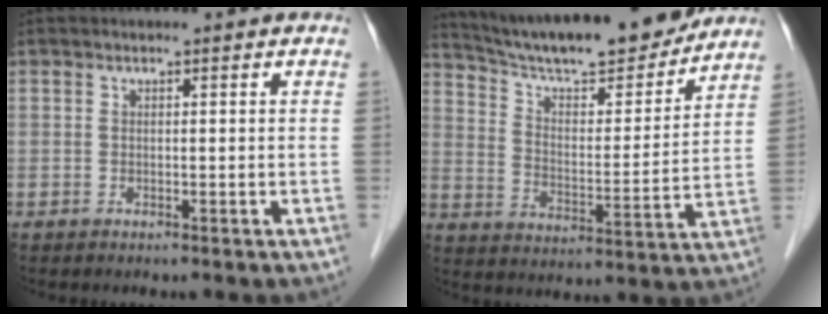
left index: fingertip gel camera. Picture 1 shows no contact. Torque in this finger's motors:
{"motor_torque": [0.16, -0.58, 0.33, 0.07]}